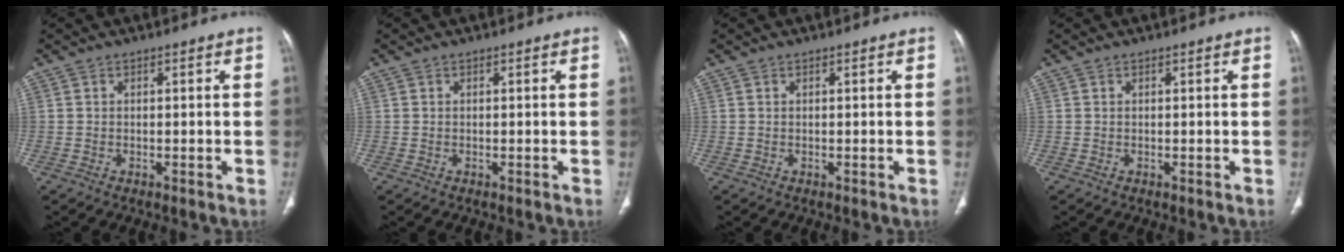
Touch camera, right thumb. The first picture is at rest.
{"total": 0.0}
{"total": 0.0}
{"total": 0.0}